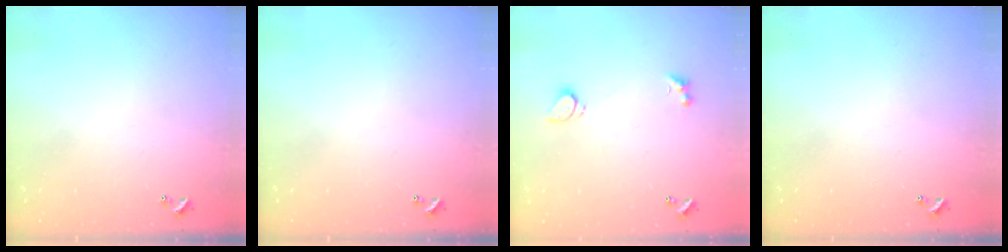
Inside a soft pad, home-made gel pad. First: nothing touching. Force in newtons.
{"total": 0.0}
{"total": 2.2, "press": 2.1, "slide": 0.6}
{"total": 0.0}